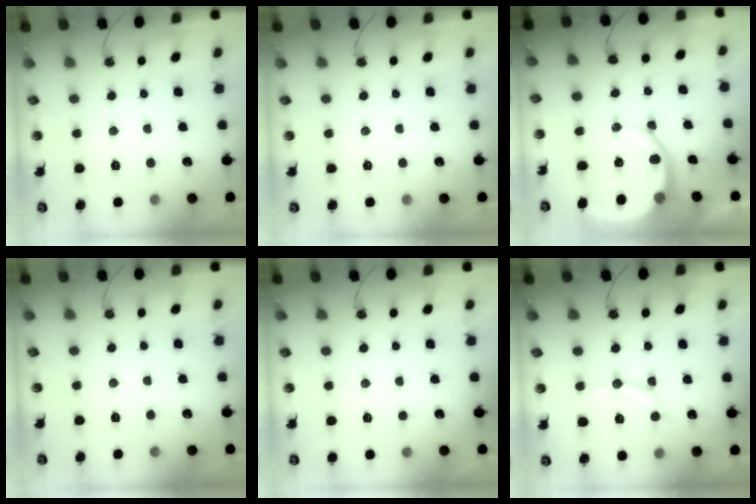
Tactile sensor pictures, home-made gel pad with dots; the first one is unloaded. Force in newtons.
{"total": 0.0}
{"total": 9.6, "press": 9.5, "slide": 1.4}
{"total": 0.0}
{"total": 1.2, "press": 1.2, "slide": 0.1}
{"total": 11.9, "press": 11.8, "slide": 1.2}